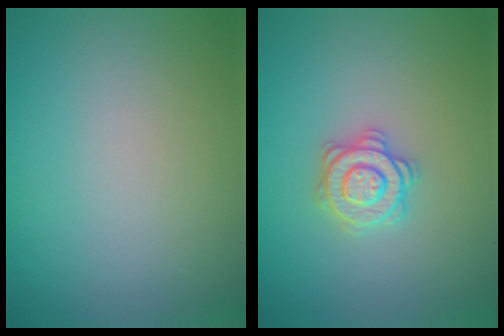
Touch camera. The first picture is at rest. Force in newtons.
{"total": 2.8, "press": 2.8, "slide": 0.4}